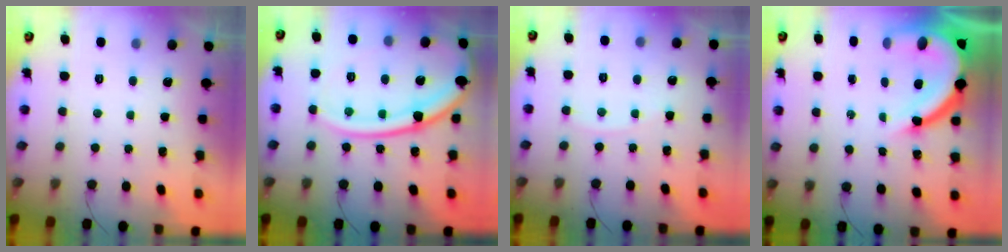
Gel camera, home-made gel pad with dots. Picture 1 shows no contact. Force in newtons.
{"total": 19.2, "press": 19.0, "slide": 2.2}
{"total": 2.6, "press": 2.6, "slide": 0.3}
{"total": 18.2, "press": 18.1, "slide": 2.0}